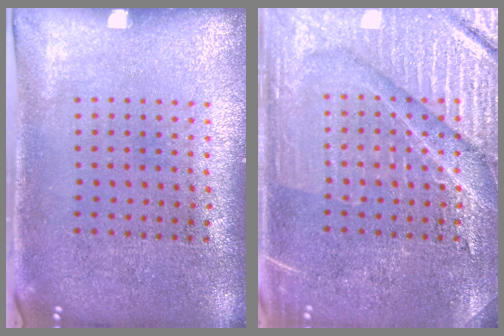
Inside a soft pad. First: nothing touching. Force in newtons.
{"total": 6.4, "press": 6.3, "slide": 0.8}